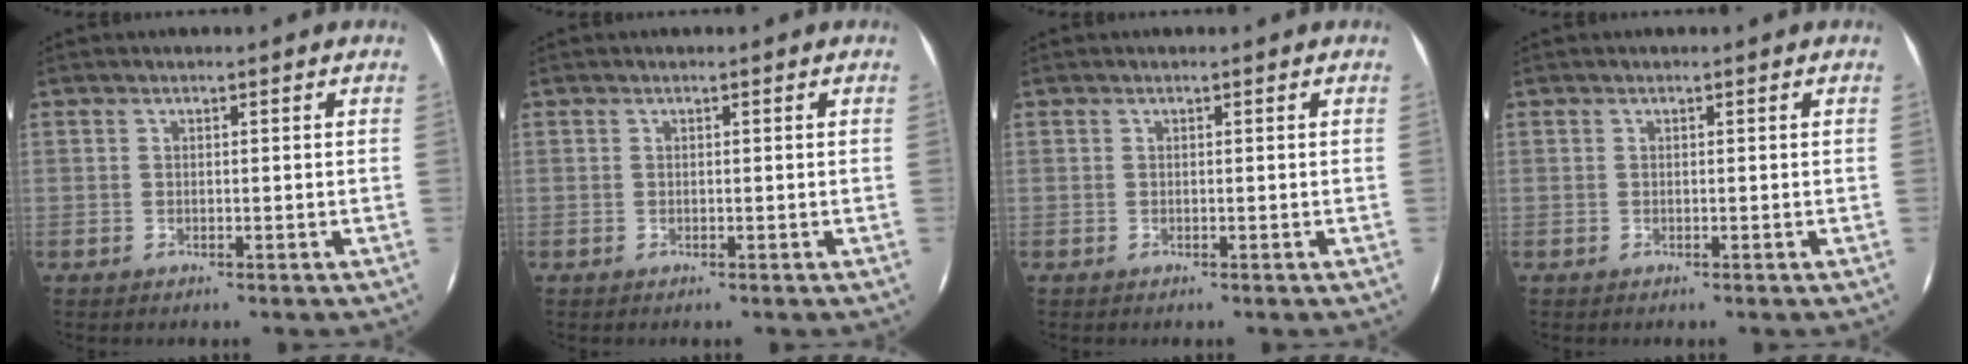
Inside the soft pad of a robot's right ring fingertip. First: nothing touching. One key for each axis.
{"total": 0.0}
{"total": 0.0}
{"total": 0.0}